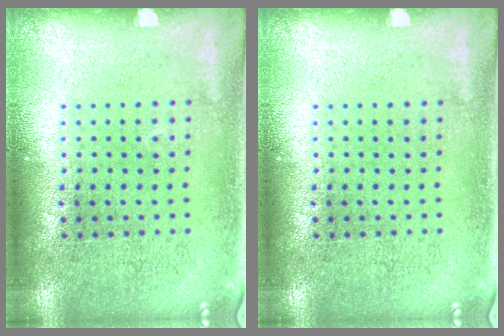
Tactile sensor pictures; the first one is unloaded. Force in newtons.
{"total": 0.0}